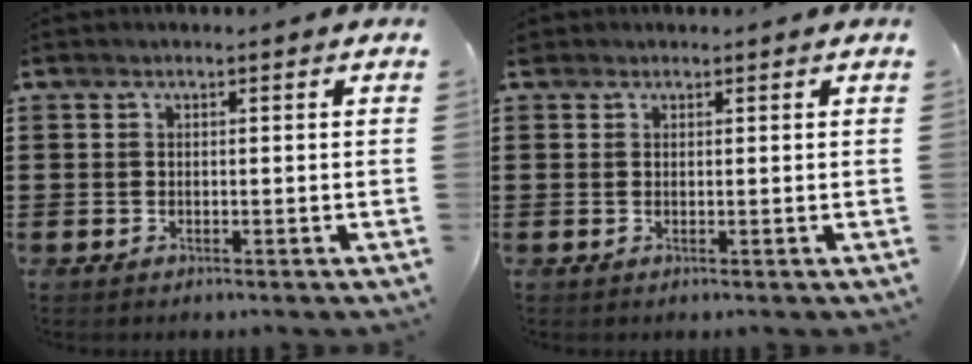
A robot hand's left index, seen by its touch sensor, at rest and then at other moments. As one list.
[{"total": 0.8, "force": [0.7, 0.4, 0.1], "torque": [-0.004, 0.004, 0.014]}]